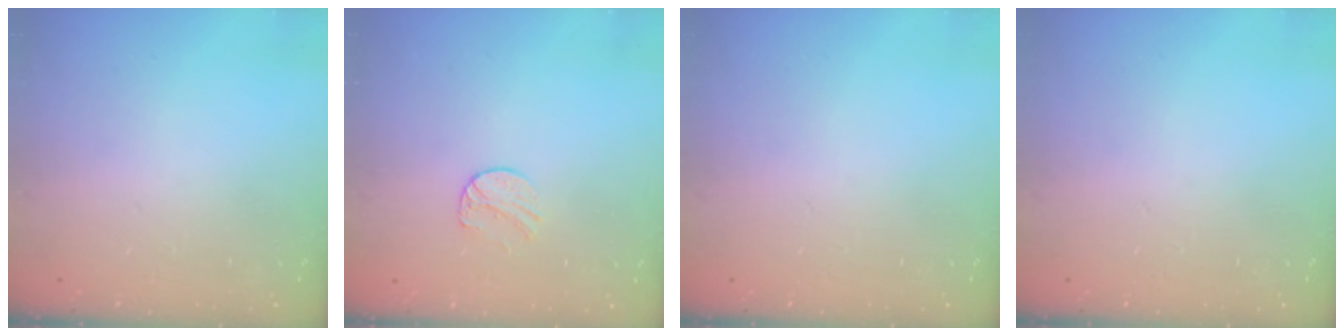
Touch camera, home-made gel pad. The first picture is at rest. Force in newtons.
{"total": 6.9, "press": 6.8, "slide": 0.6}
{"total": 0.0}
{"total": 0.0}